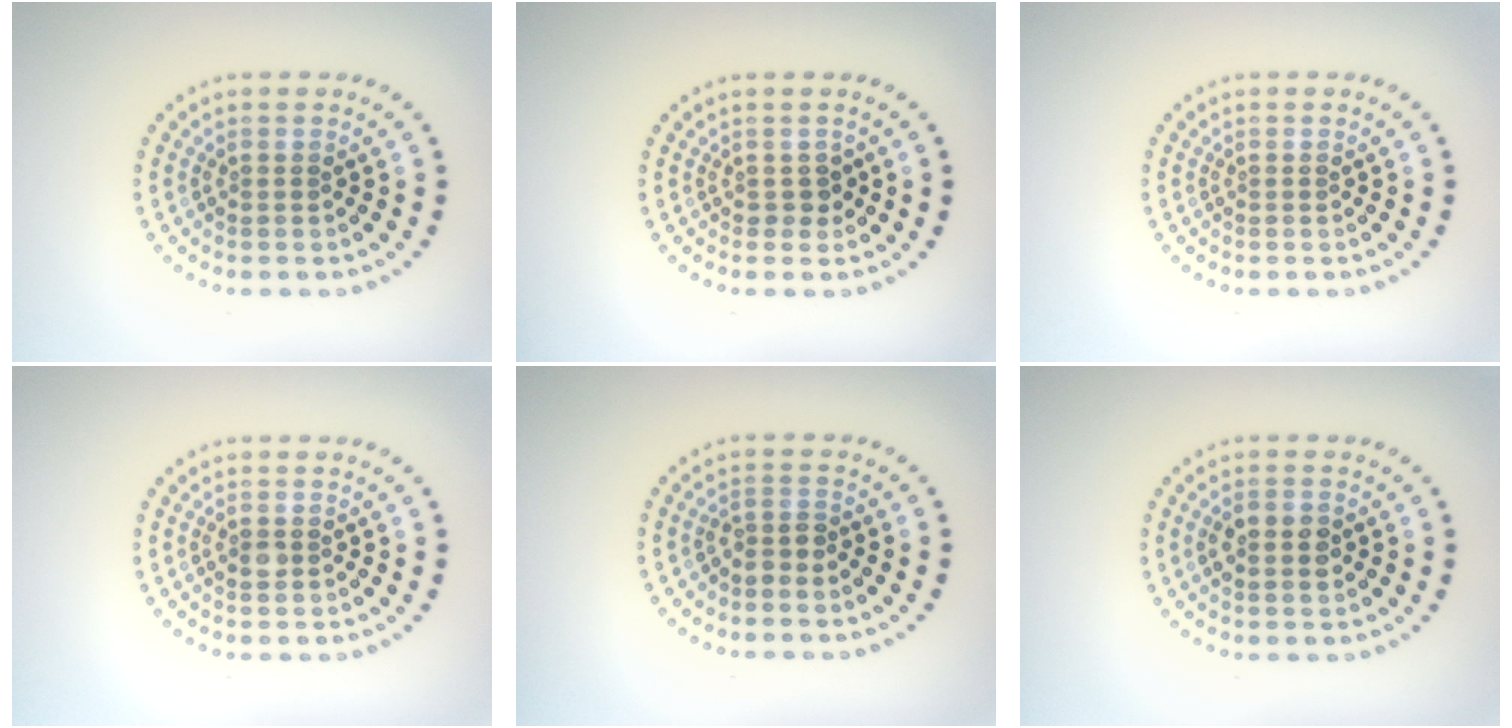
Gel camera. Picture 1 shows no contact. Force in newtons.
{"total": 1.1, "press": 1.0, "slide": 0.6}
{"total": 0.0}
{"total": 0.9, "press": 0.9, "slide": 0.0}
{"total": 1.5, "press": 1.2, "slide": 0.9}
{"total": 2.9, "press": 2.9, "slide": 0.2}